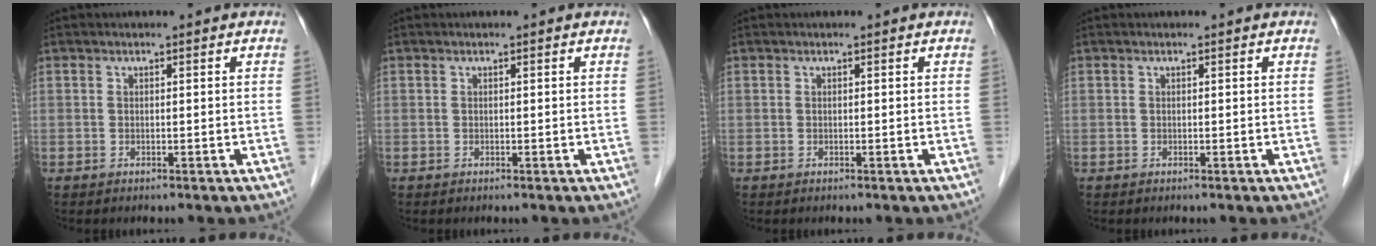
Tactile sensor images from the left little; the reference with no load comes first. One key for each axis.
{"total": 0.0}
{"total": 0.0}
{"total": 0.0}